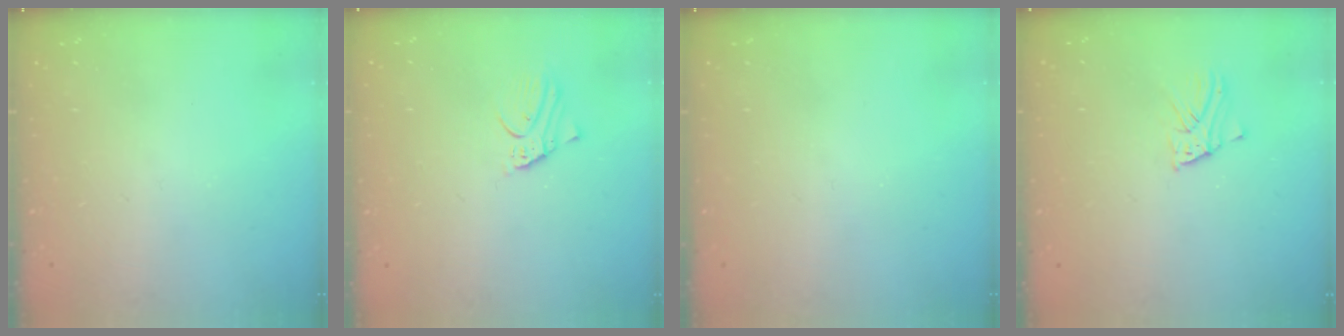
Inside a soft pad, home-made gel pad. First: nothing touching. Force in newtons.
{"total": 2.7, "press": 2.7, "slide": 0.2}
{"total": 0.0}
{"total": 4.3, "press": 4.3, "slide": 0.2}